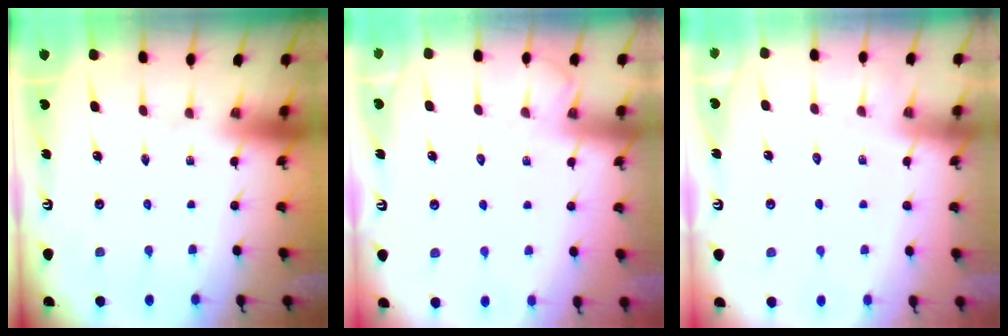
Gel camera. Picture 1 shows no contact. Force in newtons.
{"total": 5.7, "press": 5.7, "slide": 0.8}
{"total": 5.2, "press": 5.1, "slide": 0.6}